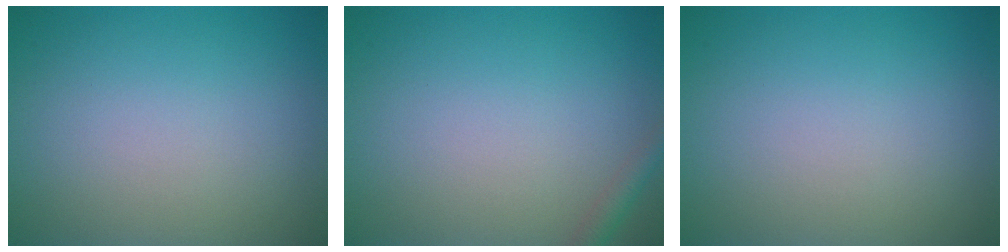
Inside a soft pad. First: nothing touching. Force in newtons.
{"total": 1.4, "press": 1.3, "slide": 0.1}
{"total": 0.0}